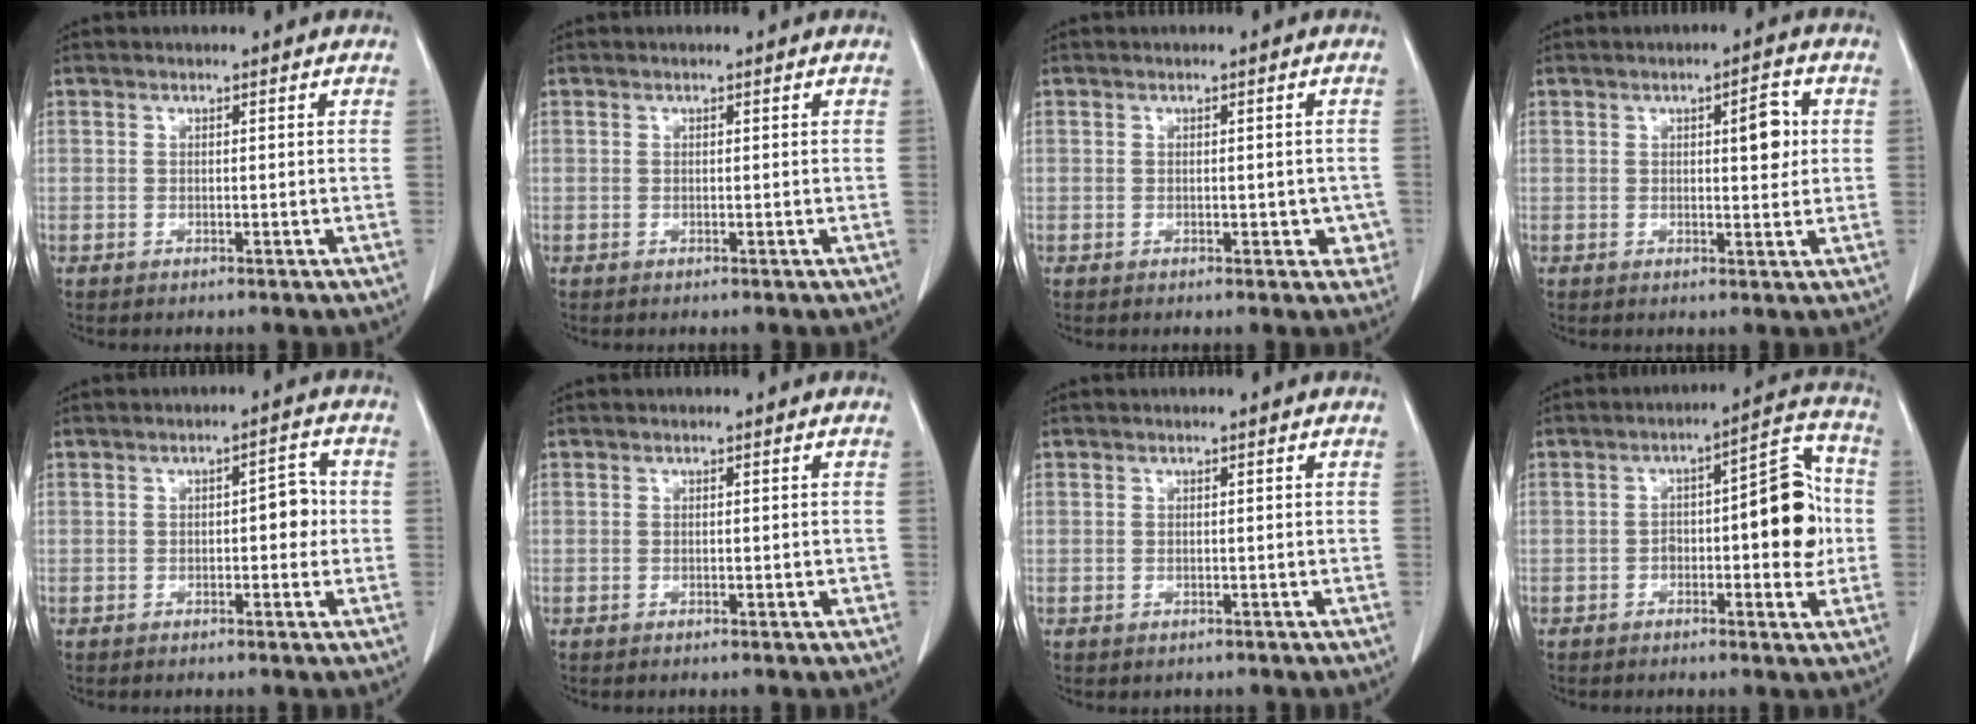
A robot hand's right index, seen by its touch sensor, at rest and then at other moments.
{"total": 0.0}
{"total": 3.3, "force": [-0.7, 1.9, 2.5], "torque": [-0.011, 0.006, -0.004]}
{"total": 4.4, "force": [1.0, 1.3, 4.1], "torque": [-0.057, 0.003, 0.012]}
{"total": 3.6, "force": [-0.2, 1.6, 3.2], "torque": [-0.036, 0.014, -0.004]}
{"total": 0.8, "force": [-0.2, 0.2, 0.7], "torque": [-0.011, 0.000, 0.000]}
{"total": 0.6, "force": [-0.2, 0.6, 0.0], "torque": [-0.003, 0.004, -0.002]}
{"total": 11.0, "force": [-0.7, 3.6, 10.4], "torque": [-0.129, 0.036, -0.007]}